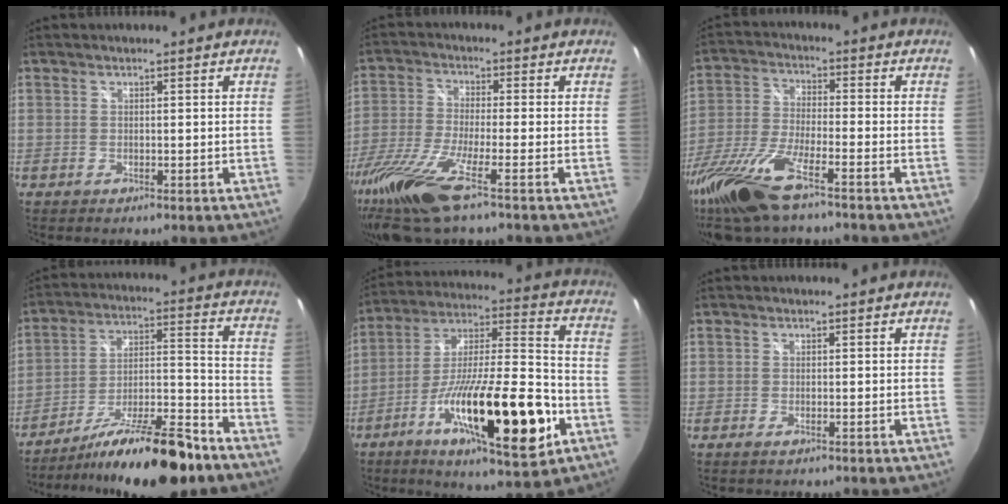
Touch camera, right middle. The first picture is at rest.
{"total": 15.7, "force": [-10.7, 1.3, 11.3], "torque": [-0.250, -0.053, -0.201]}
{"total": 18.3, "force": [-12.8, 4.4, 12.3], "torque": [-0.271, -0.050, -0.244]}
{"total": 19.0, "force": [-14.5, 3.4, 11.8], "torque": [-0.202, -0.013, -0.230]}
{"total": 24.7, "force": [-10.3, 5.5, 21.8], "torque": [-0.365, -0.028, -0.169]}
{"total": 0.6, "force": [-0.5, 0.1, 0.4], "torque": [-0.008, -0.003, -0.011]}